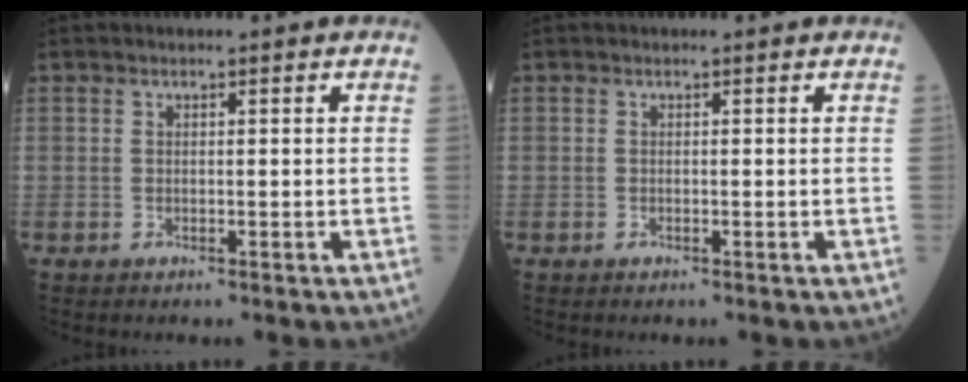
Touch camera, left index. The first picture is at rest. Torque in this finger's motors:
{"motor_torque": [0.00, 0.00, 0.00, -0.01]}